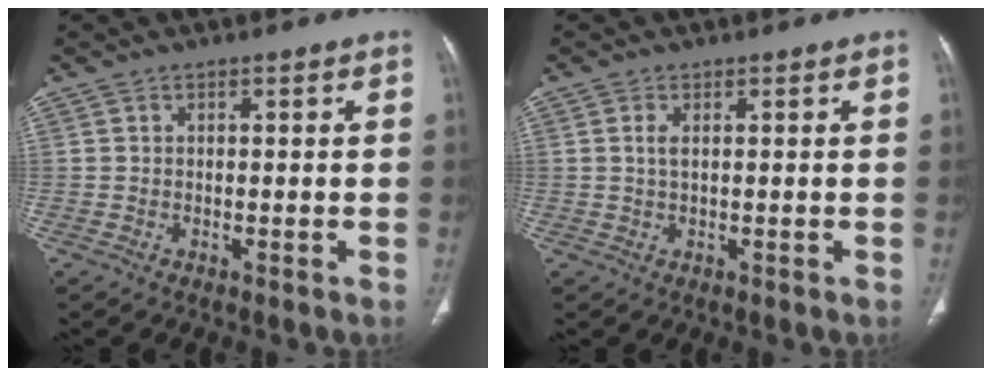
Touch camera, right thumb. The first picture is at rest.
{"total": 1.5, "force": [0.3, 0.6, 1.4], "torque": [-0.035, 0.002, 0.009]}